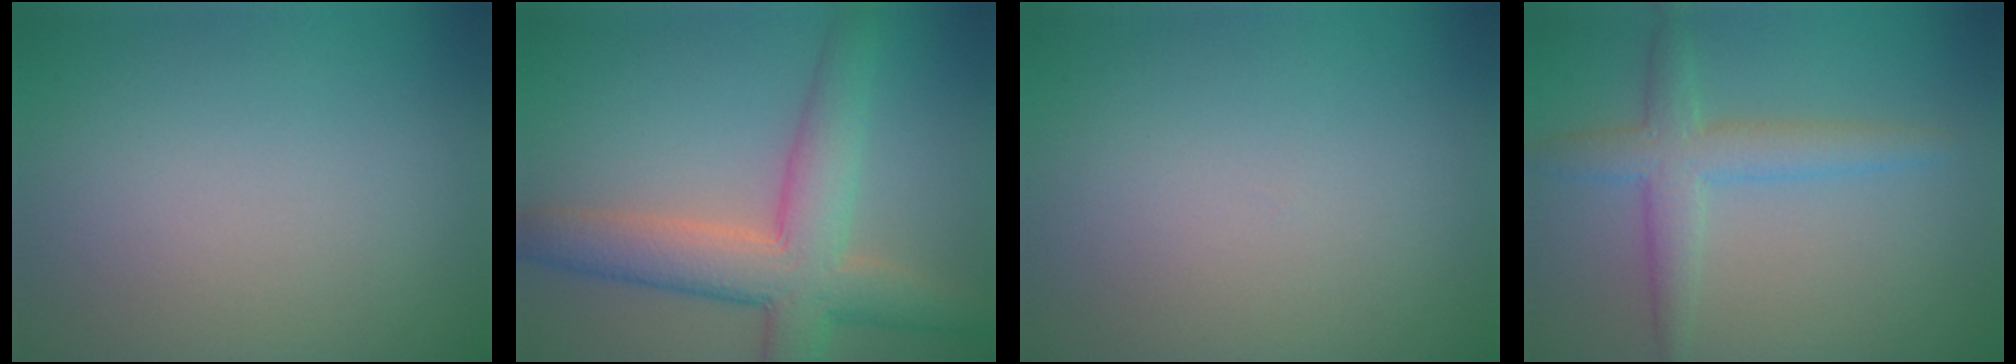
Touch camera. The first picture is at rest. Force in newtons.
{"total": 7.2, "press": 7.2, "slide": 0.4}
{"total": 0.0}
{"total": 3.5, "press": 3.5, "slide": 0.1}